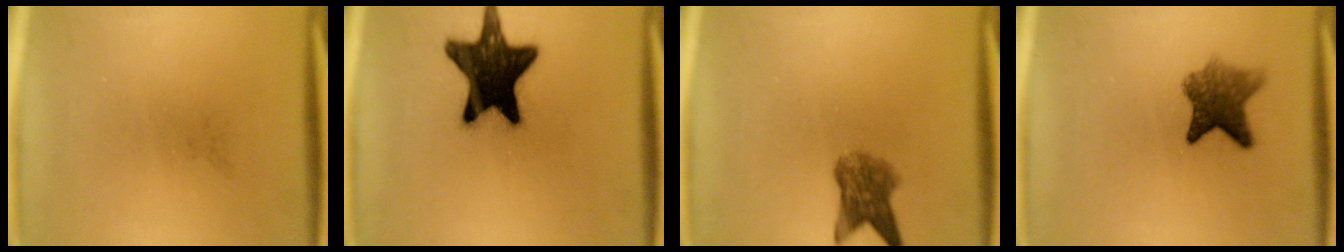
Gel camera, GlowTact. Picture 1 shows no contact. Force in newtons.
{"total": 18.1}
{"total": 5.1}
{"total": 6.2}